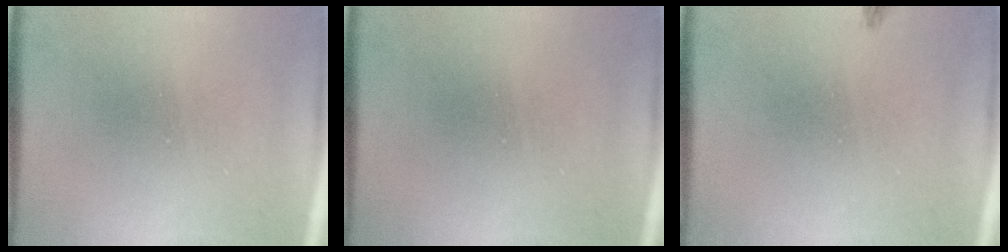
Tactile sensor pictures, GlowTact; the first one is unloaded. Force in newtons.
{"total": 0.0}
{"total": 0.9}